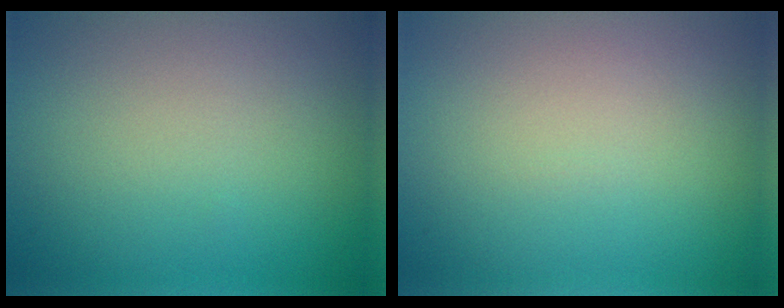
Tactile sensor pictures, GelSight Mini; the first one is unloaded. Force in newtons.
{"total": 0.0}